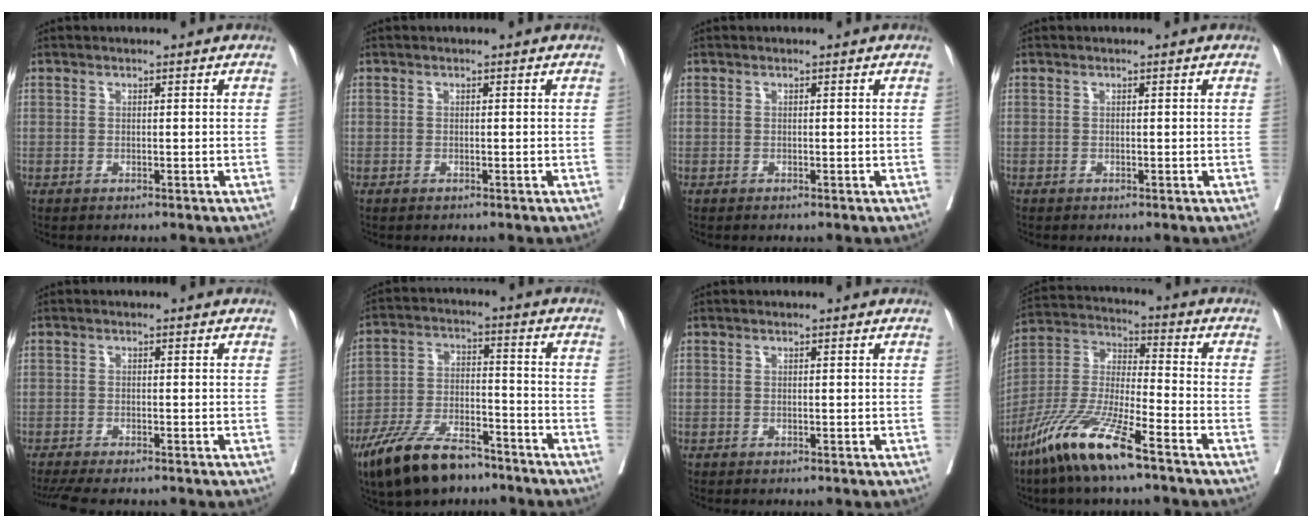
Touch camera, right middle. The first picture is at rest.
{"total": 0.0}
{"total": 0.0}
{"total": 0.0}
{"total": 6.1, "force": [-5.1, 1.0, 3.1], "torque": [-0.041, -0.013, -0.082]}
{"total": 12.9, "force": [-9.7, 4.5, 7.1], "torque": [-0.136, -0.008, -0.177]}
{"total": 0.0}
{"total": 14.4, "force": [-9.4, 1.5, 10.8], "torque": [-0.233, -0.024, -0.185]}